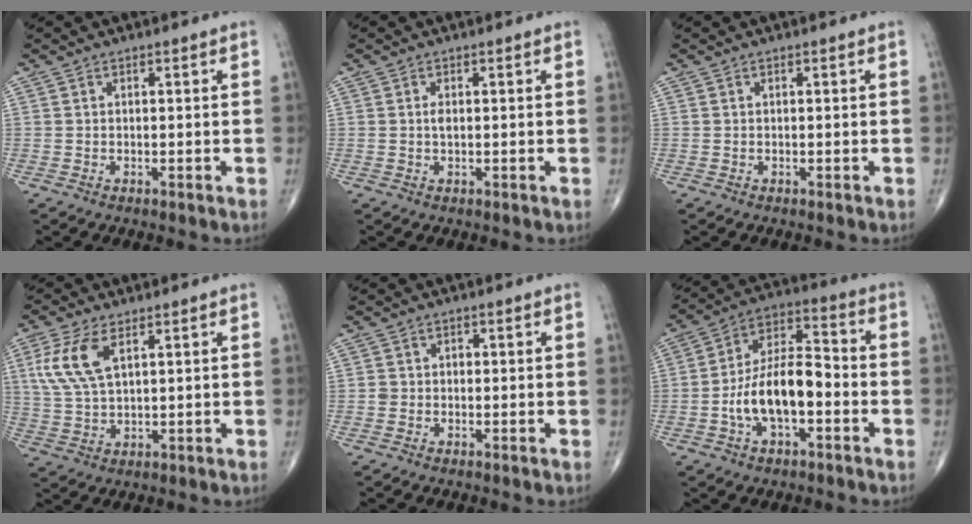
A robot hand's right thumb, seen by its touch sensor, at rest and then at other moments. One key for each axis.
{"total": 1.1, "fx": 0.1, "fy": 0.5, "fz": 1.0, "tx": -0.019, "ty": -0.001, "tz": 0.001}
{"total": 0.0}
{"total": 9.1, "fx": 3.5, "fy": 4.2, "fz": 7.3, "tx": -0.165, "ty": -0.002, "tz": 0.075}
{"total": 1.4, "fx": -0.2, "fy": 1.4, "fz": 0.4, "tx": 0.003, "ty": 0.007, "tz": -0.004}
{"total": 13.9, "fx": -3.5, "fy": 6.8, "fz": 11.7, "tx": -0.207, "ty": 0.045, "tz": -0.068}